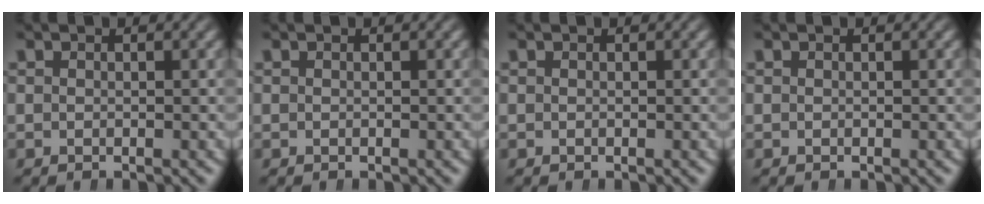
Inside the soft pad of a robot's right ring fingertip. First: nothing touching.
{"total": 0.0}
{"total": 0.0}
{"total": 0.0}